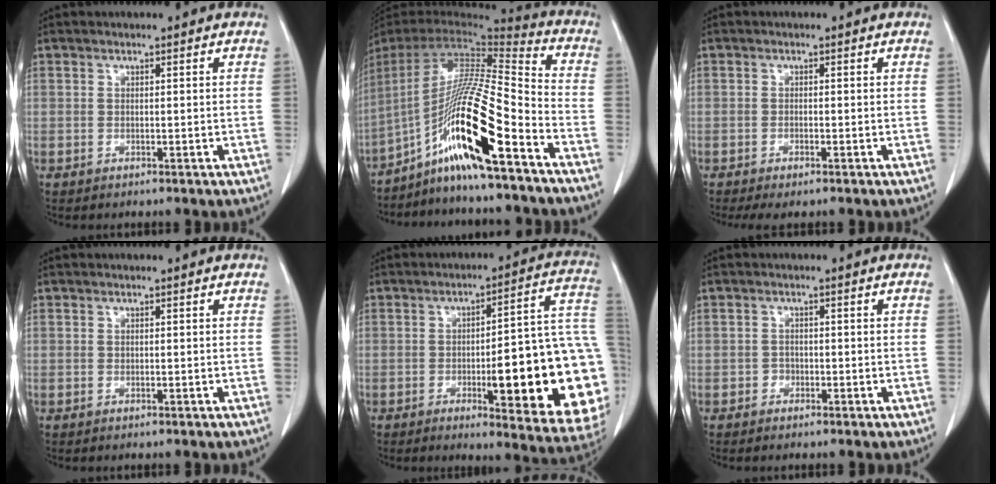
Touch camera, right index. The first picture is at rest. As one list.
[{"total": 19.0, "force": [-11.0, 0.2, 15.5], "torque": [-0.321, -0.006, -0.204]}, {"total": 2.5, "force": [-1.7, 0.6, 1.7], "torque": [-0.028, -0.007, -0.023]}, {"total": 0.0}, {"total": 23.4, "force": [-4.8, 3.7, 22.6], "torque": [-0.212, 0.015, -0.053]}, {"total": 1.1, "force": [-0.7, 0.8, 0.2], "torque": [0.001, 0.005, -0.015]}]